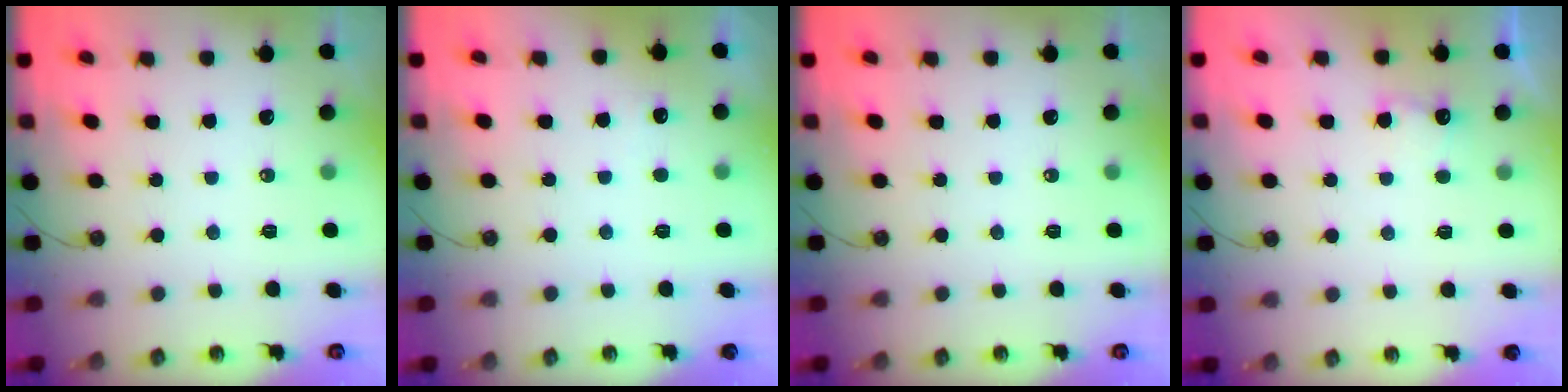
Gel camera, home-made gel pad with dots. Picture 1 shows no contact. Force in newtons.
{"total": 2.1, "press": 1.9, "slide": 0.9}
{"total": 0.0}
{"total": 4.9, "press": 4.8, "slide": 1.0}